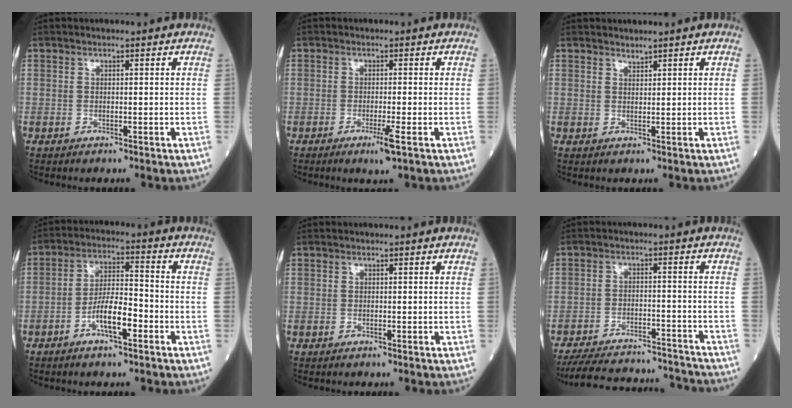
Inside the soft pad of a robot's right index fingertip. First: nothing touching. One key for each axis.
{"total": 2.9, "fx": -1.5, "fy": -0.3, "fz": 2.5, "tx": -0.046, "ty": -0.009, "tz": -0.026}
{"total": 0.8, "fx": 0.8, "fy": -0.1, "fz": 0.1, "tx": -0.006, "ty": -0.005, "tz": 0.017}
{"total": 7.1, "fx": -3.3, "fy": 1.7, "fz": 6.1, "tx": -0.117, "ty": 0.008, "tz": -0.062}
{"total": 0.0}
{"total": 17.9, "fx": -17.0, "fy": 3.2, "fz": 4.9, "tx": -0.106, "ty": 0.000, "tz": -0.237}